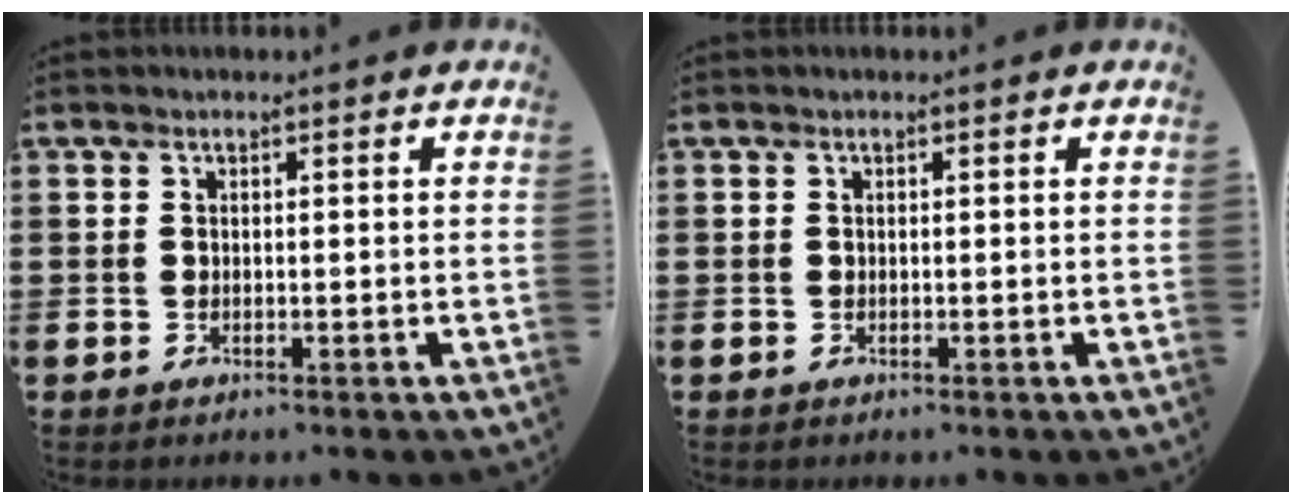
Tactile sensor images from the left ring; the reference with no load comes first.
{"total": 0.0}